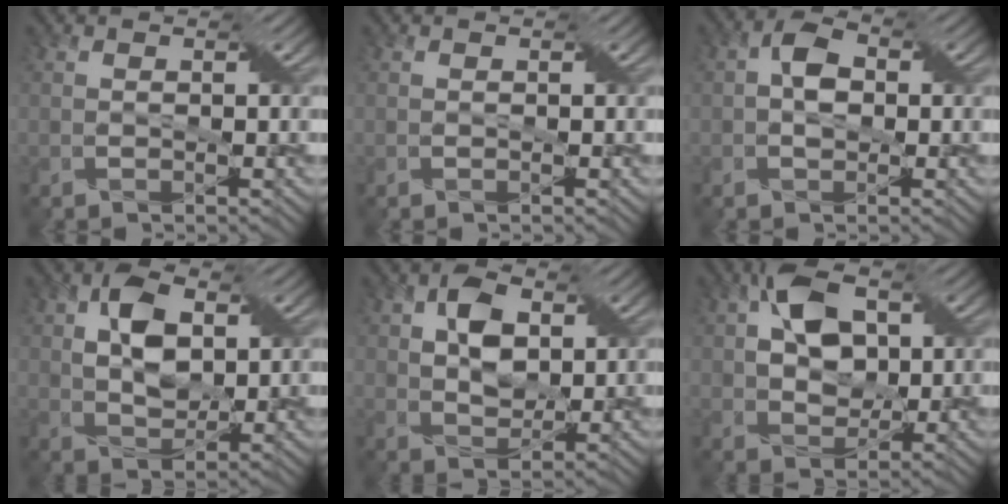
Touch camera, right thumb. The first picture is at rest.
{"total": 0.0}
{"total": 3.6, "force": [0.0, 2.4, 2.7], "torque": [-0.050, 0.006, -0.008]}
{"total": 7.2, "force": [1.9, 4.4, 5.4], "torque": [-0.103, 0.008, 0.030]}
{"total": 6.0, "force": [1.7, 3.9, 4.2], "torque": [-0.082, 0.005, 0.027]}
{"total": 7.9, "force": [1.8, 5.2, 5.6], "torque": [-0.111, 0.012, 0.029]}